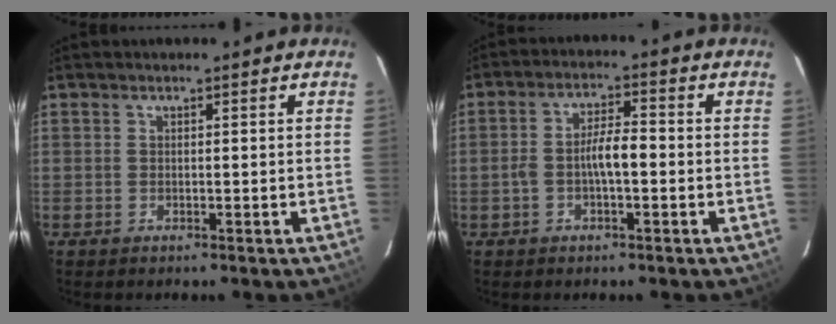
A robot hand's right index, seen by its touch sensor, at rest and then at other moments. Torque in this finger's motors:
{"motor_torque": [0.14, -0.08, 0.30, 0.08]}